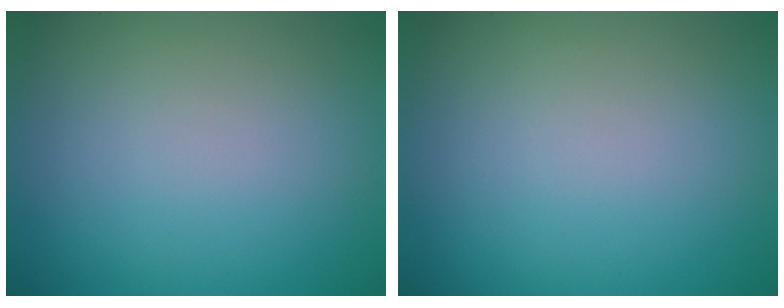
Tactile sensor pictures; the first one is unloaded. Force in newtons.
{"total": 0.0}